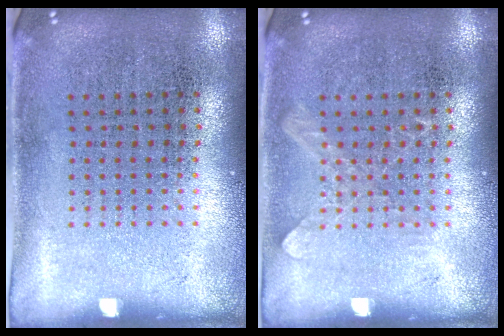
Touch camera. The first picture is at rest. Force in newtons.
{"total": 0.8, "press": 0.8, "slide": 0.2}